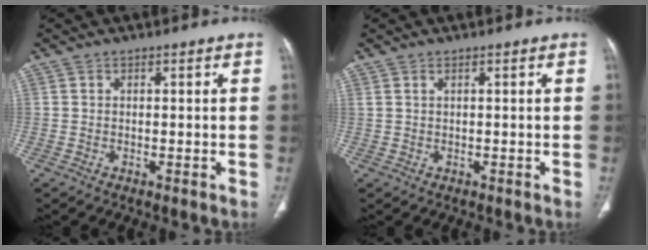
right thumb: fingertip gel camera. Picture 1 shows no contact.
{"total": 0.6, "force": [0.4, 0.3, 0.5], "torque": [-0.011, 0.009, 0.010]}